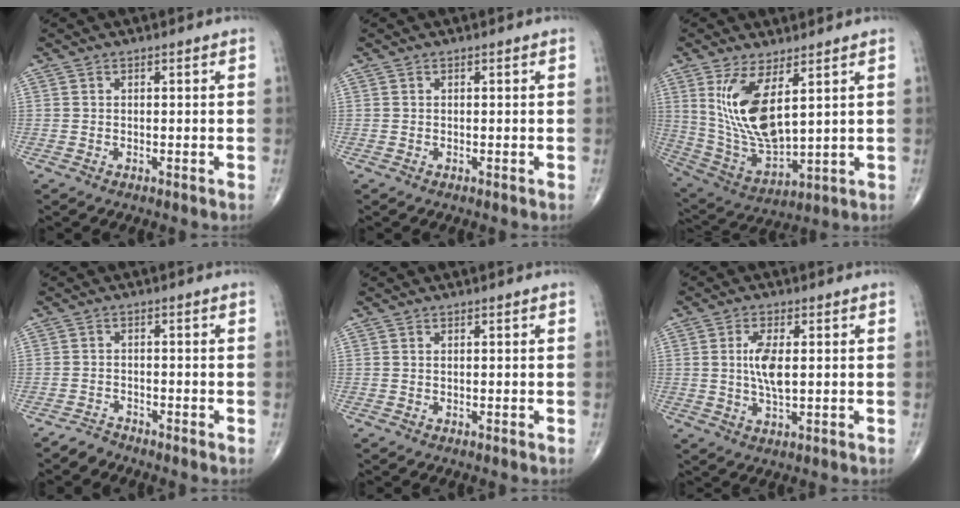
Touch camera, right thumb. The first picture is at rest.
{"total": 0.0}
{"total": 14.3, "force": [4.8, 5.6, 12.2], "torque": [-0.239, -0.034, 0.114]}
{"total": 1.8, "force": [-1.7, 0.4, -0.4], "torque": [0.012, -0.002, -0.036]}
{"total": 0.0}
{"total": 6.3, "force": [0.7, 2.5, 5.7], "torque": [-0.116, -0.008, 0.014]}